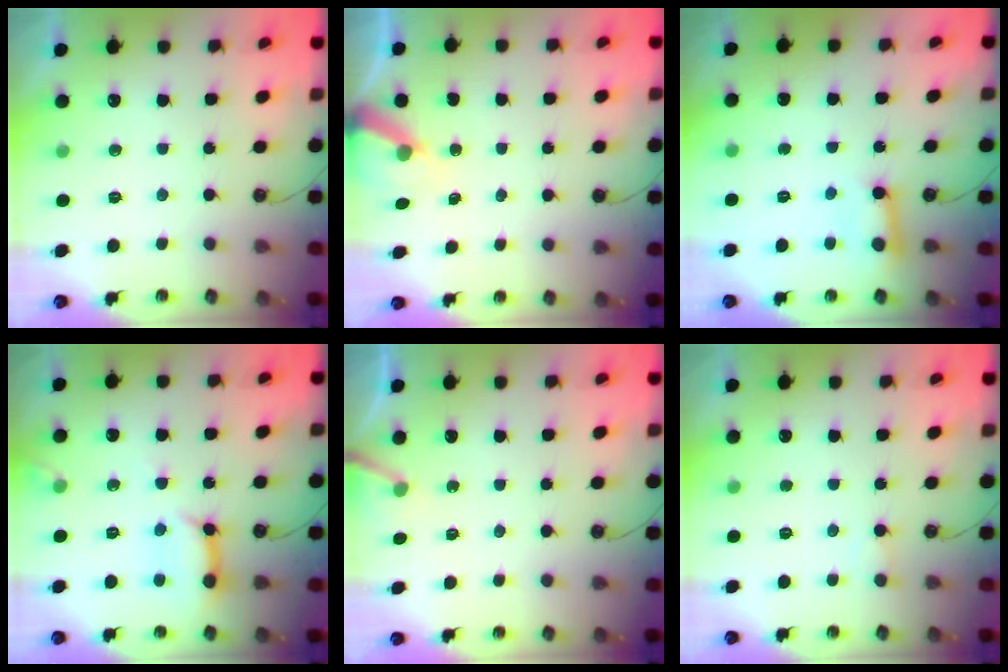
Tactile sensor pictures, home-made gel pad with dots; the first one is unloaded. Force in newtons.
{"total": 7.0, "press": 7.0, "slide": 0.4}
{"total": 8.6, "press": 8.5, "slide": 0.9}
{"total": 12.8, "press": 12.7, "slide": 1.4}
{"total": 5.0, "press": 4.9, "slide": 0.4}
{"total": 5.5, "press": 5.5, "slide": 0.4}